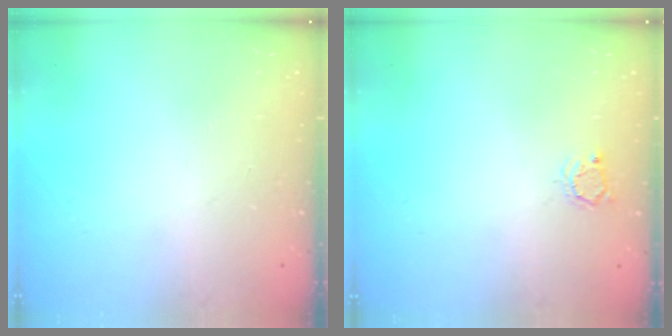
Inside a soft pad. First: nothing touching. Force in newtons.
{"total": 2.9, "press": 2.9, "slide": 0.3}